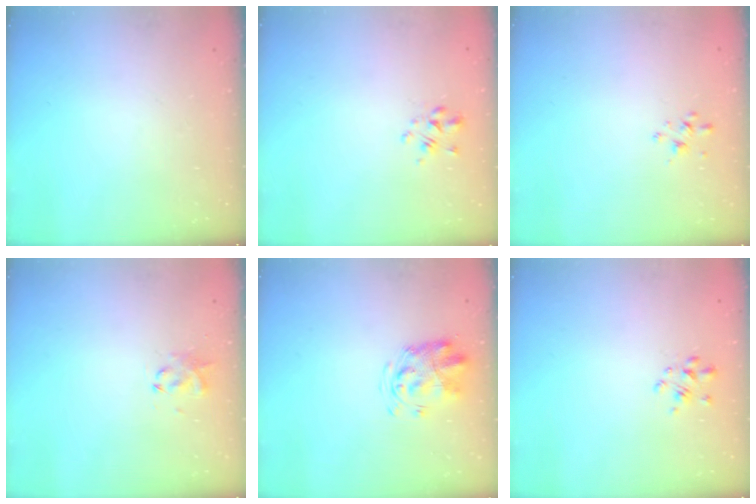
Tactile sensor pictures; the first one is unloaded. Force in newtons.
{"total": 2.0, "press": 1.8, "slide": 0.9}
{"total": 1.8, "press": 1.7, "slide": 0.4}
{"total": 2.9, "press": 2.8, "slide": 1.0}
{"total": 3.4, "press": 3.3, "slide": 0.9}
{"total": 2.7, "press": 2.4, "slide": 1.1}